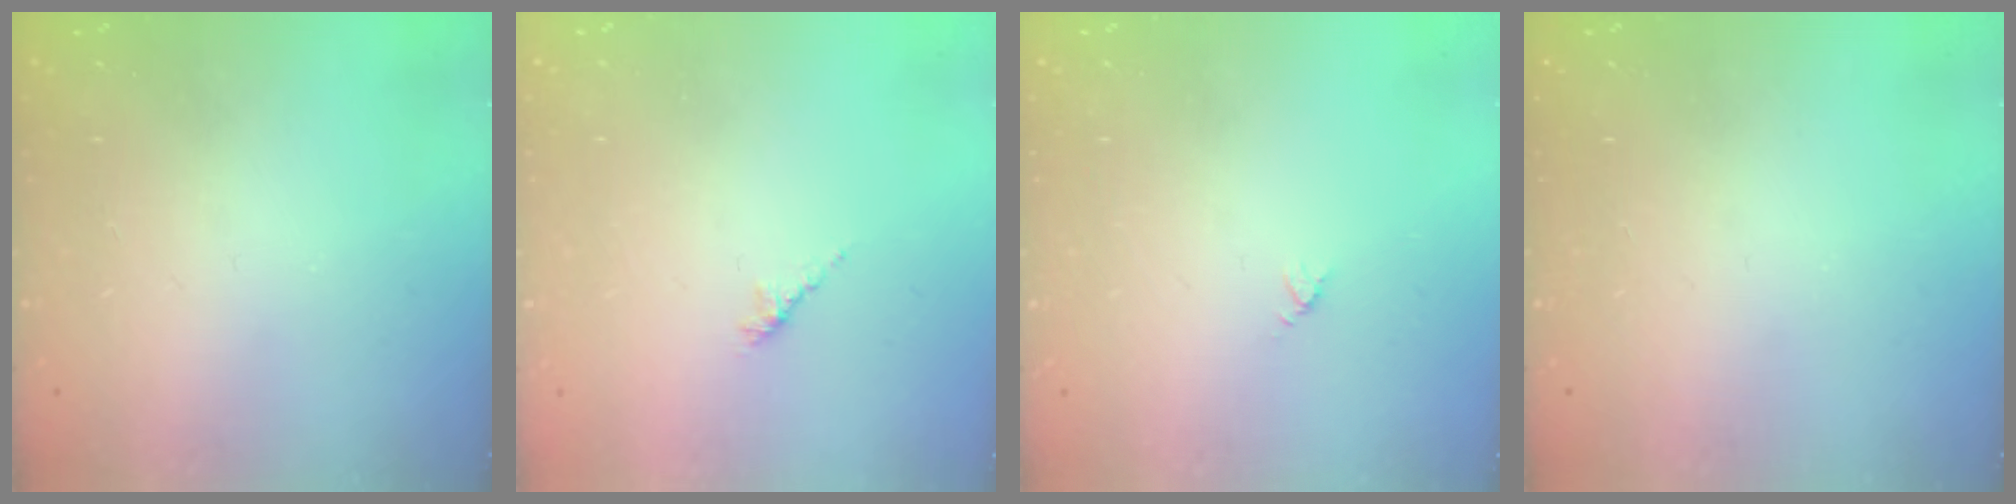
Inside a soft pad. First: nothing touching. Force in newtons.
{"total": 2.6, "press": 2.4, "slide": 0.7}
{"total": 2.9, "press": 2.9, "slide": 0.3}
{"total": 0.0}